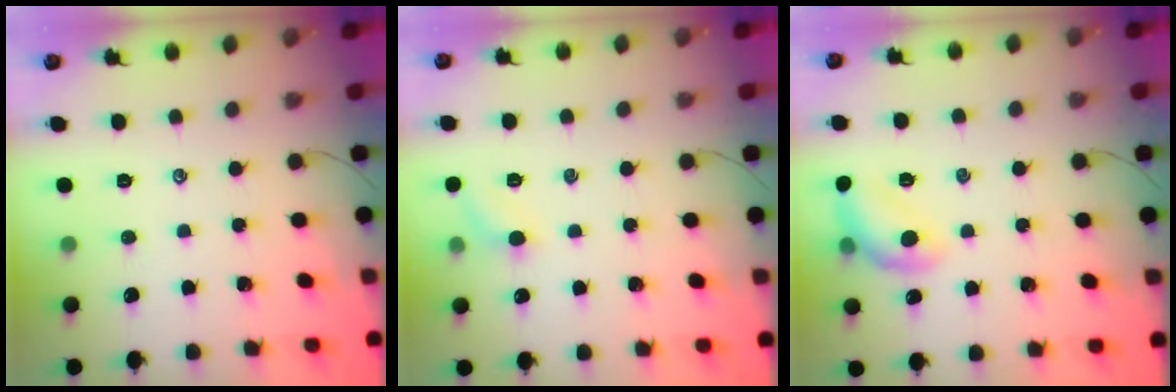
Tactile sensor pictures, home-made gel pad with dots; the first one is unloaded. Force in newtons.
{"total": 6.9, "press": 6.7, "slide": 1.6}
{"total": 11.6, "press": 11.6, "slide": 0.6}